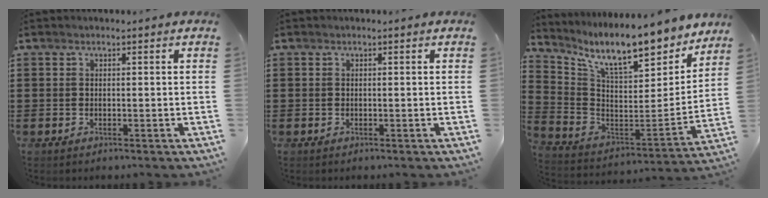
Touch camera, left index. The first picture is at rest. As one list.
[{"total": 0.0}, {"total": 11.0, "force": [9.2, 1.8, 5.8], "torque": [-0.134, -0.070, 0.154]}]